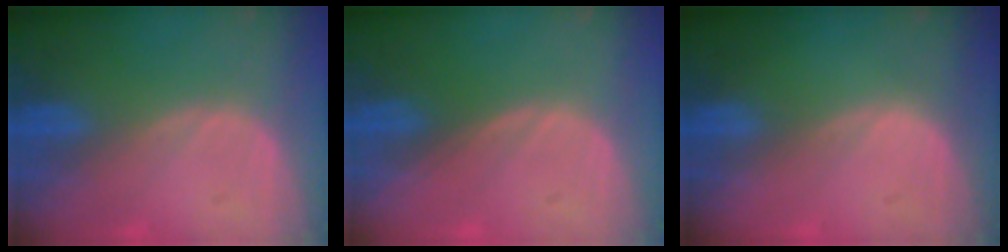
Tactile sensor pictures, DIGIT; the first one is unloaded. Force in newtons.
{"total": 0.0}
{"total": 0.0}